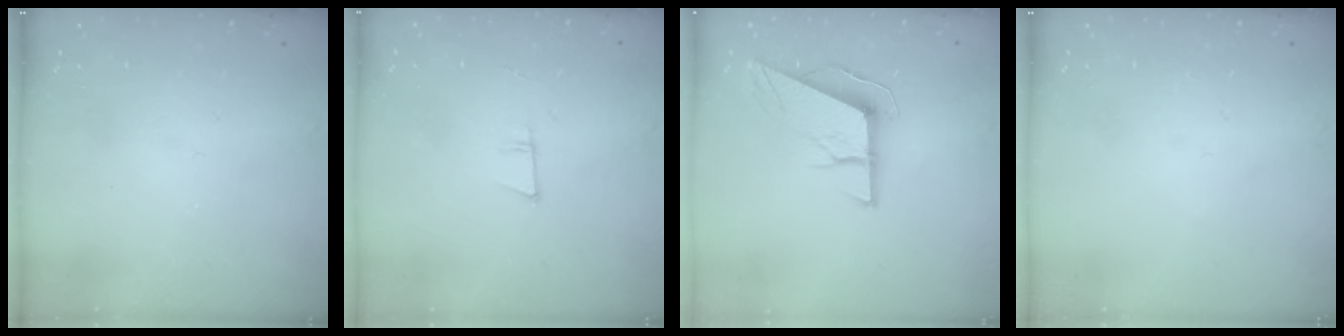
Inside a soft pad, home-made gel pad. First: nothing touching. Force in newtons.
{"total": 5.7, "press": 4.9, "slide": 2.8}
{"total": 10.1, "press": 10.0, "slide": 1.6}
{"total": 0.0}